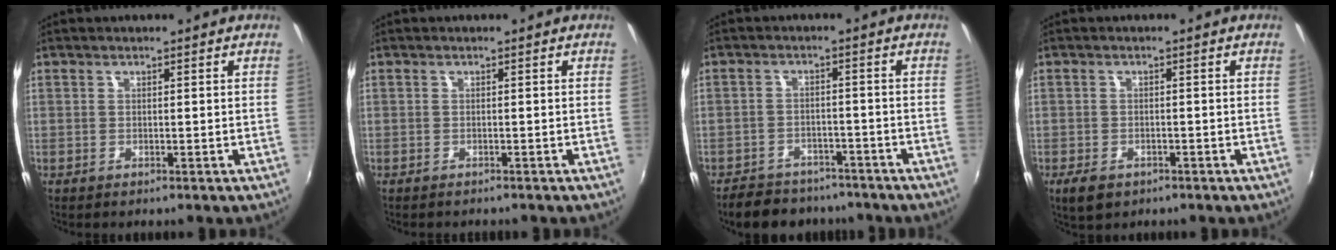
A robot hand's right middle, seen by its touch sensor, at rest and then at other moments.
{"total": 1.0, "force": [-0.9, 0.3, 0.2], "torque": [-0.007, -0.004, -0.014]}
{"total": 11.6, "force": [-9.6, 5.3, 3.7], "torque": [-0.093, 0.008, -0.133]}
{"total": 4.1, "force": [-2.4, 2.5, 2.2], "torque": [-0.051, -0.010, -0.040]}